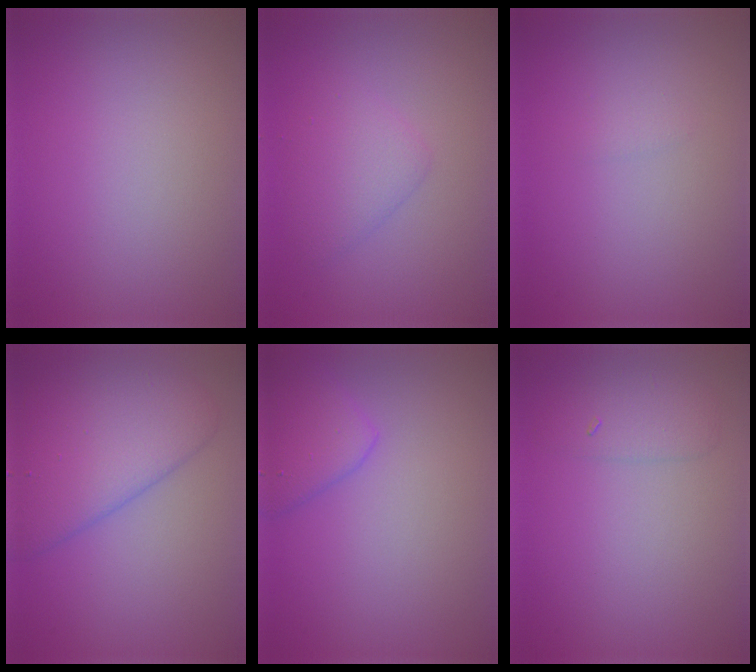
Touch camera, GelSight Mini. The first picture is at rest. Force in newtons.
{"total": 2.6, "press": 2.6, "slide": 0.1}
{"total": 0.5, "press": 0.5, "slide": 0.0}
{"total": 6.1, "press": 6.1, "slide": 0.4}
{"total": 3.1, "press": 3.1, "slide": 0.2}
{"total": 1.8, "press": 1.8, "slide": 0.1}